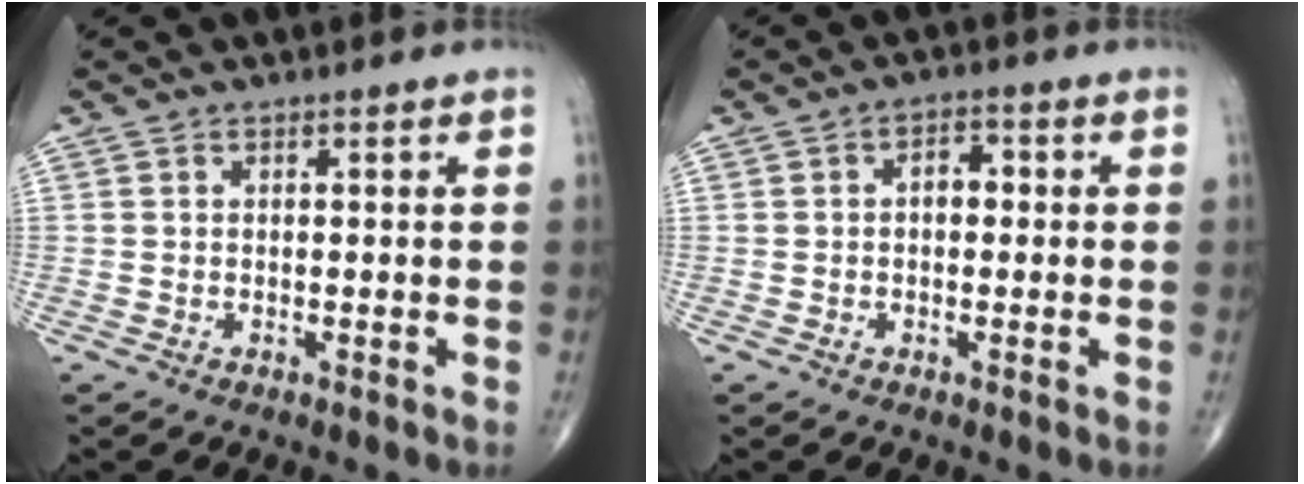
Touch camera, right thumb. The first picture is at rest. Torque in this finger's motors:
{"motor_torque": [0.50, 1.57, 0.33, -0.16, -0.06]}